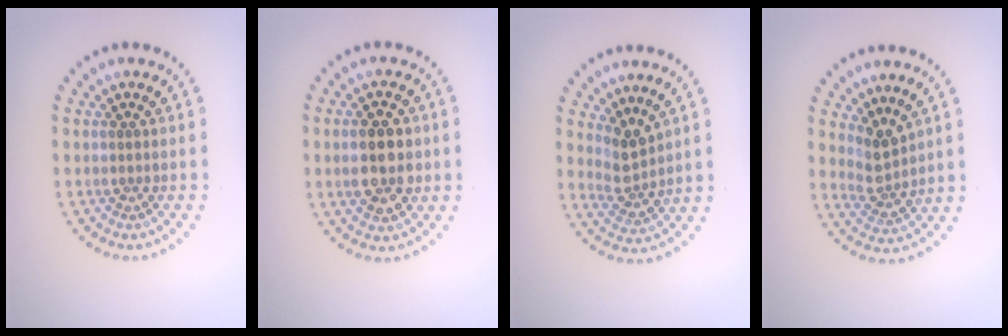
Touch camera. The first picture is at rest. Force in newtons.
{"total": 4.9, "press": 4.9, "slide": 0.2}
{"total": 2.7, "press": 2.0, "slide": 1.8}
{"total": 2.7, "press": 2.0, "slide": 1.8}